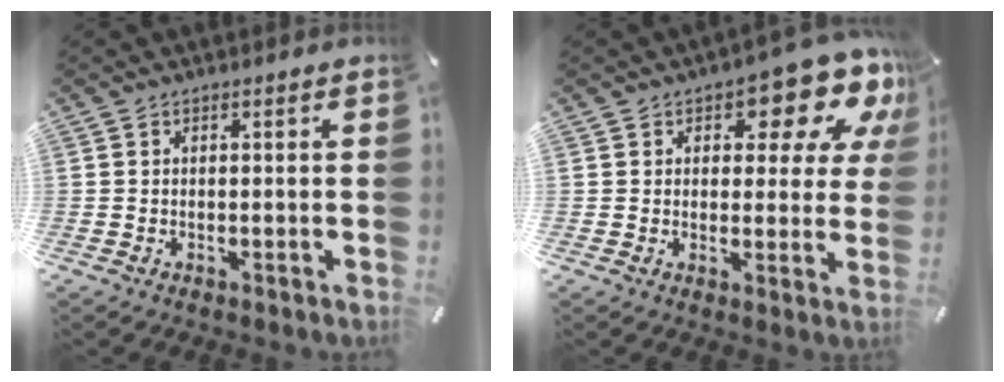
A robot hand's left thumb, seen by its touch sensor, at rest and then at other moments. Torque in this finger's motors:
{"motor_torque": [0.59, 0.49, 0.55, -0.03, 0.13]}